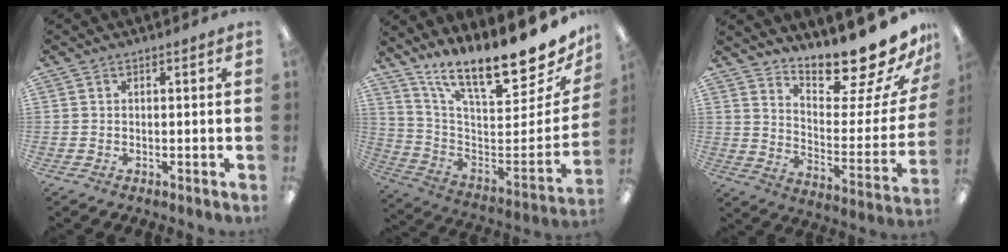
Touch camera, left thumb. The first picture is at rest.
{"total": 16.5, "force": [13.6, 3.3, 8.7], "torque": [-0.124, -0.122, 0.223]}
{"total": 17.5, "force": [16.0, 2.8, 6.5], "torque": [-0.076, -0.147, 0.260]}